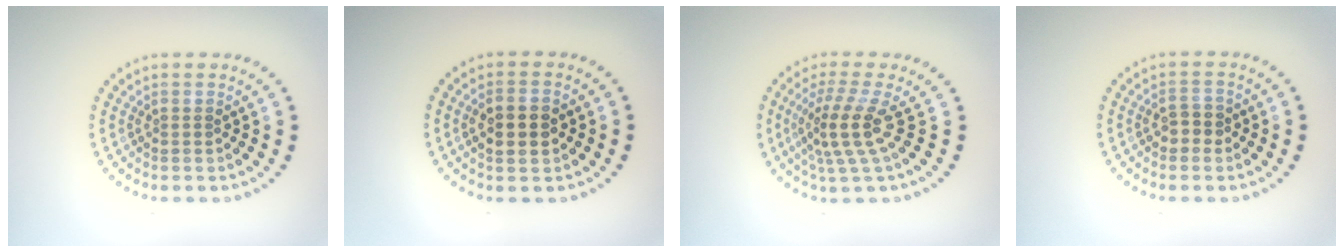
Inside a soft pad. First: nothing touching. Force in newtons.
{"total": 2.9, "press": 2.9, "slide": 0.2}
{"total": 3.8, "press": 2.7, "slide": 2.6}
{"total": 1.9, "press": 1.8, "slide": 0.5}